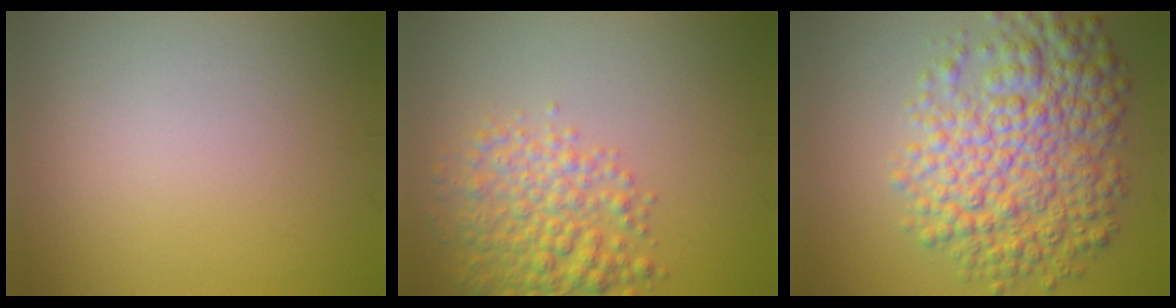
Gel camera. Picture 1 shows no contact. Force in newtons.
{"total": 5.0, "press": 5.0, "slide": 0.2}
{"total": 9.1, "press": 9.1, "slide": 0.1}